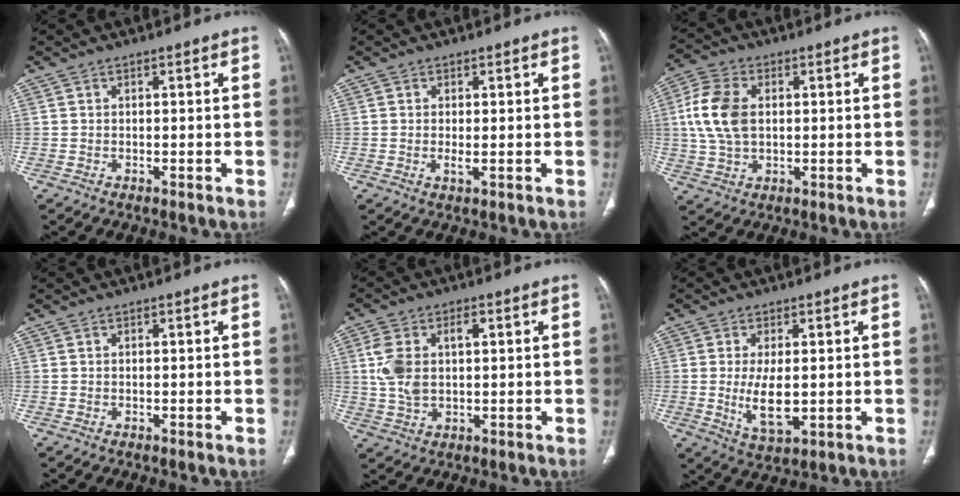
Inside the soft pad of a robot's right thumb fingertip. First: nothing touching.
{"total": 1.5, "force": [-0.1, 0.5, 1.4], "torque": [-0.032, -0.005, -0.001]}
{"total": 10.3, "force": [1.2, 6.7, 7.7], "torque": [-0.163, 0.009, 0.024]}
{"total": 0.0}
{"total": 8.5, "force": [1.5, 5.1, 6.7], "torque": [-0.147, 0.013, 0.033]}
{"total": 7.8, "force": [-0.3, 3.5, 6.9], "torque": [-0.124, -0.017, 0.003]}